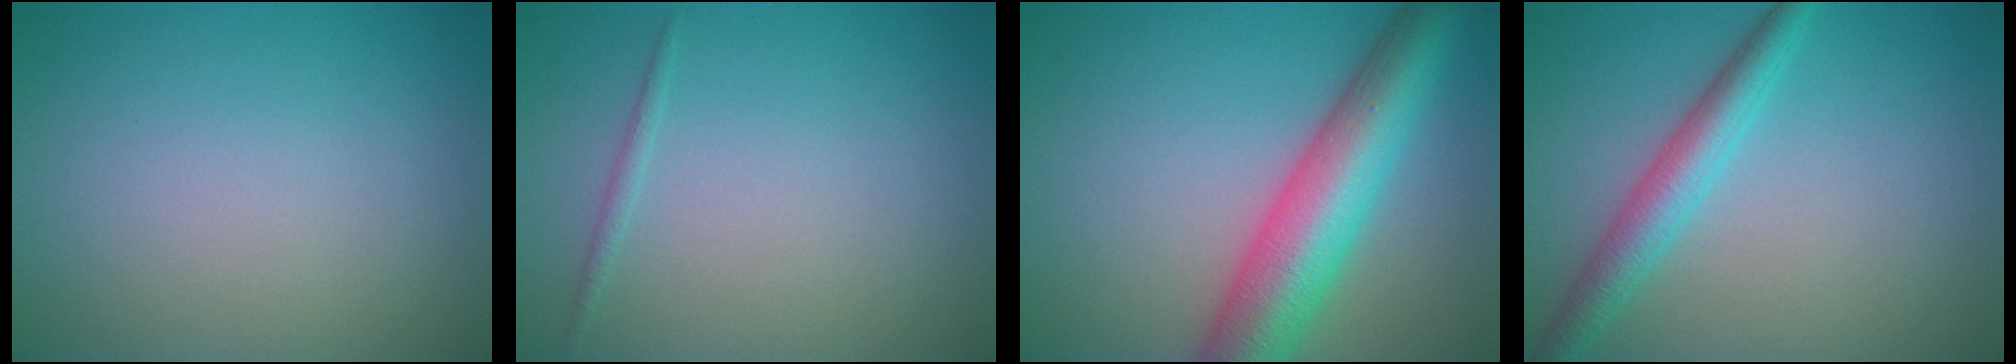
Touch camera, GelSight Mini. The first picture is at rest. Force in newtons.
{"total": 0.7, "press": 0.7, "slide": 0.0}
{"total": 9.0, "press": 9.0, "slide": 0.3}
{"total": 3.8, "press": 3.8, "slide": 0.1}